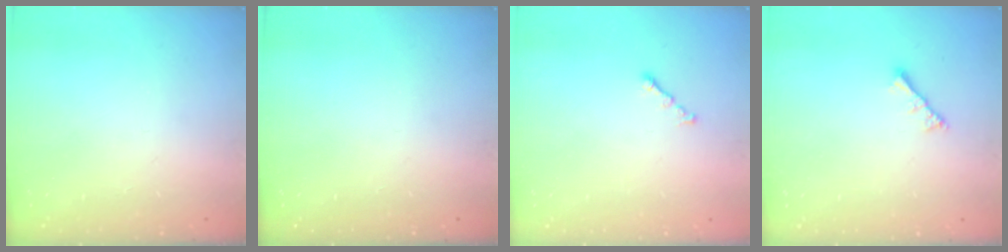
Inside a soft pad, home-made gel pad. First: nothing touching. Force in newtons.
{"total": 0.0}
{"total": 0.8, "press": 0.7, "slide": 0.4}
{"total": 2.8, "press": 2.8, "slide": 0.6}